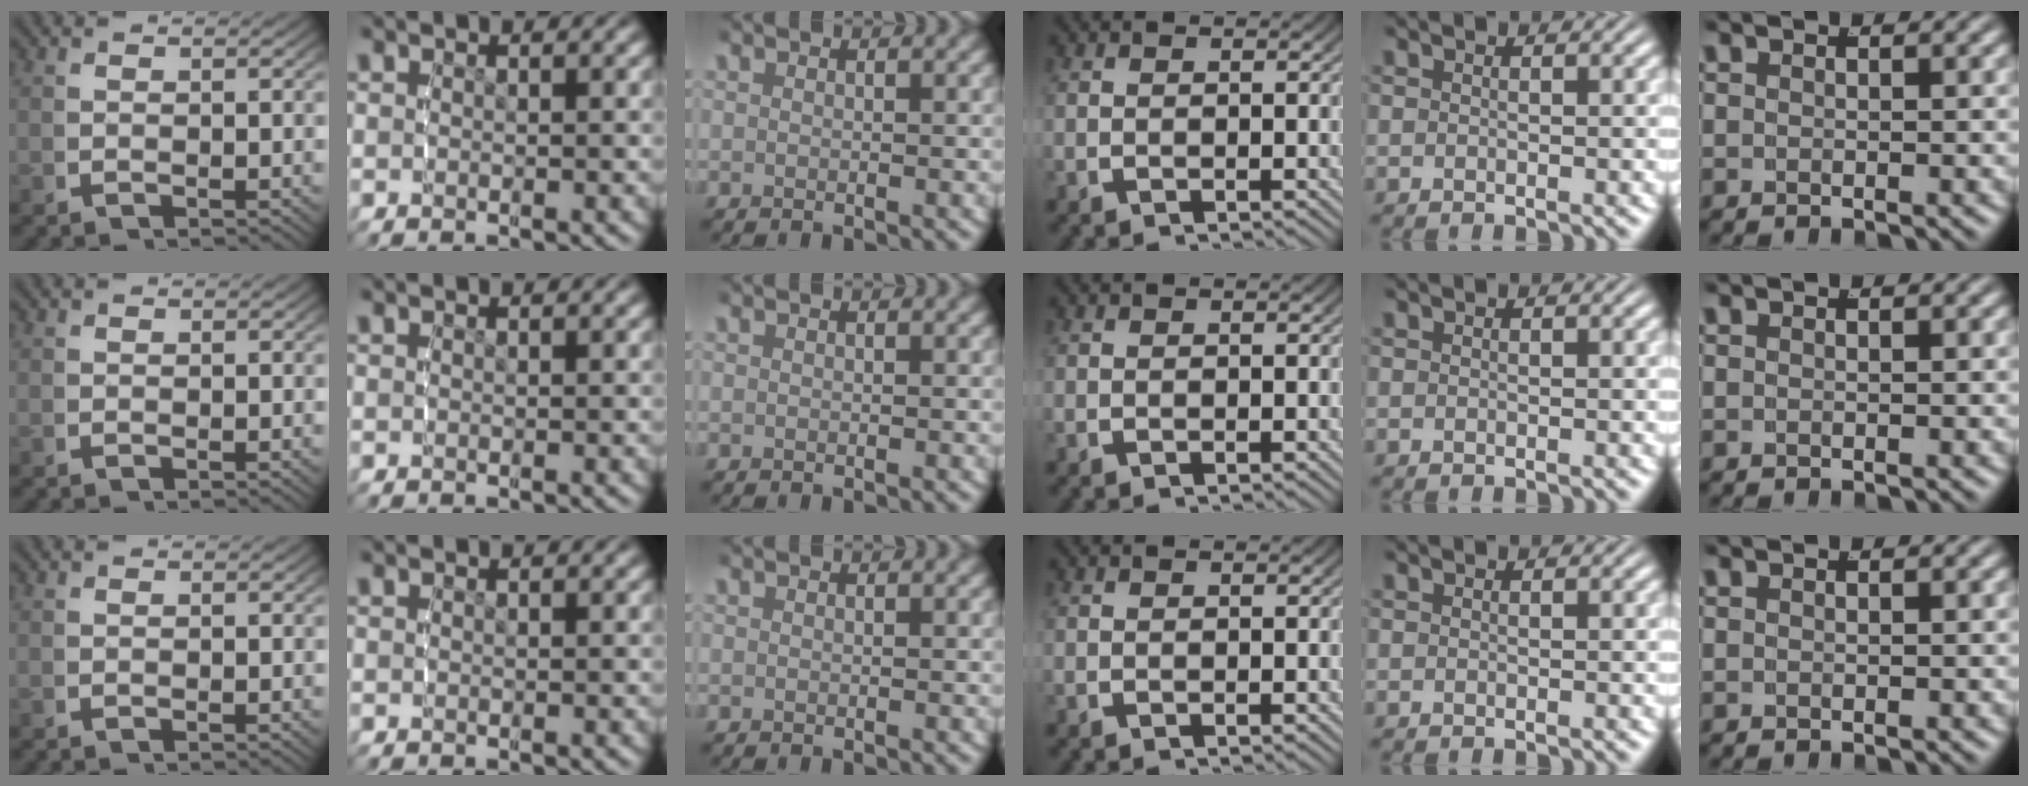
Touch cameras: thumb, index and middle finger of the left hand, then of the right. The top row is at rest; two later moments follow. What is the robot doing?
{"motion": "lift_and_place", "object": "legos"}